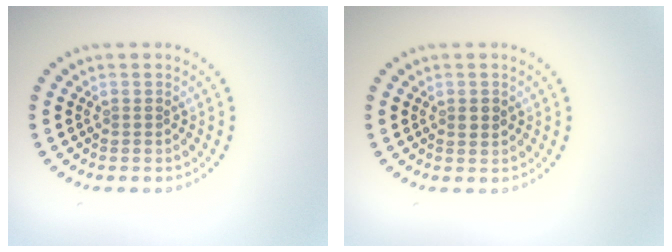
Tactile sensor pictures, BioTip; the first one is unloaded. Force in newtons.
{"total": 1.2, "press": 1.2, "slide": 0.2}